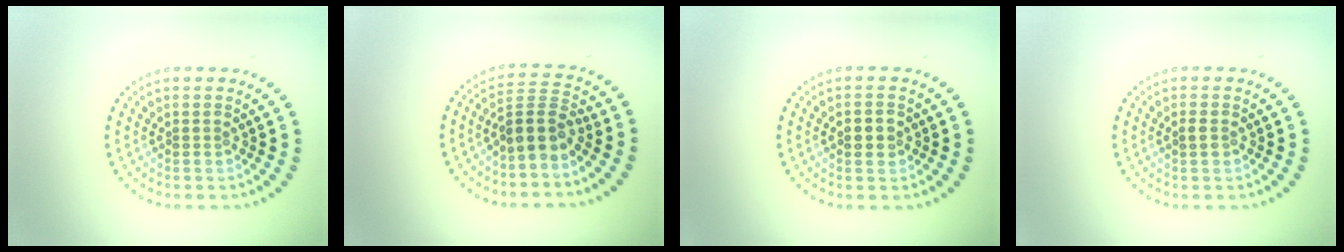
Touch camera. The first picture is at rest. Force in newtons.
{"total": 3.4, "press": 2.8, "slide": 2.0}
{"total": 1.5, "press": 1.5, "slide": 0.2}
{"total": 1.0, "press": 1.0, "slide": 0.2}